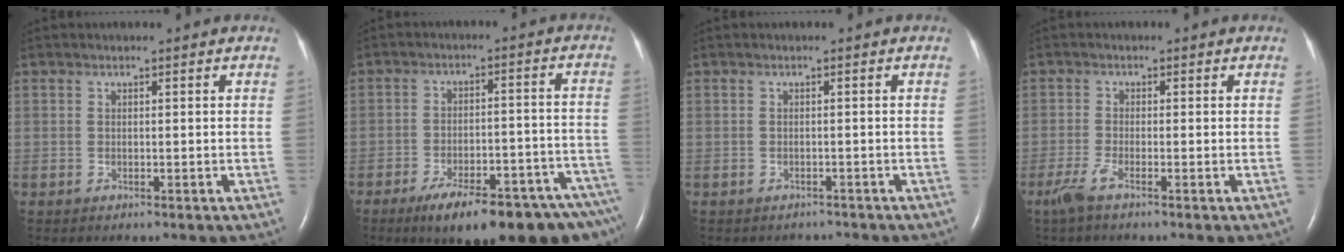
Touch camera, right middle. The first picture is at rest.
{"total": 19.4, "force": [-14.5, 3.5, 12.4], "torque": [-0.109, 0.018, -0.199]}
{"total": 1.9, "force": [-1.7, 0.8, -0.3], "torque": [0.000, 0.000, -0.022]}
{"total": 2.6, "force": [-1.8, 0.0, 1.9], "torque": [-0.052, -0.007, -0.043]}